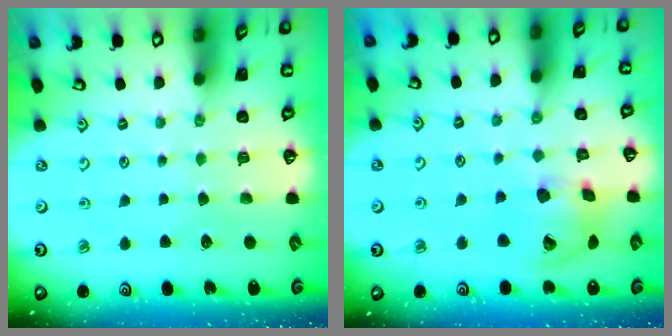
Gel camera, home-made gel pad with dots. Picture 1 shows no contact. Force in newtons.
{"total": 14.9, "press": 14.7, "slide": 2.4}